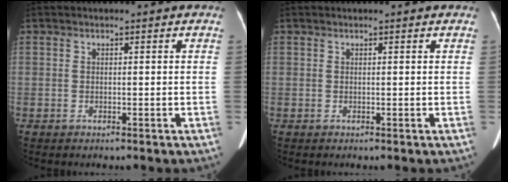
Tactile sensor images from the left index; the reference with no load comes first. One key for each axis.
{"total": 0.9, "fx": 0.8, "fy": 0.1, "fz": 0.4, "tx": -0.006, "ty": 0.014, "tz": 0.008}